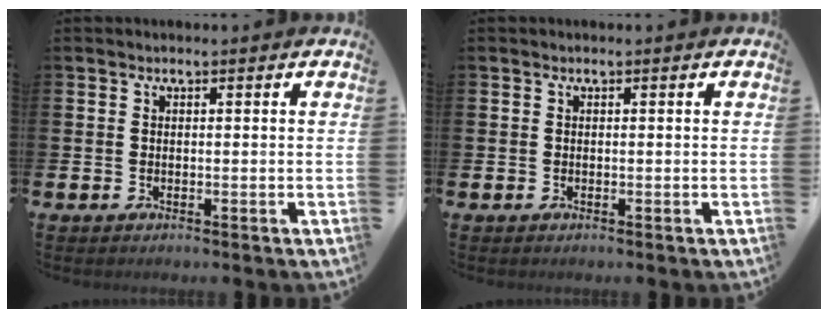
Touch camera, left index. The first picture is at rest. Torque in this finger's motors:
{"motor_torque": [-0.04, -0.01, 0.06, 0.02]}